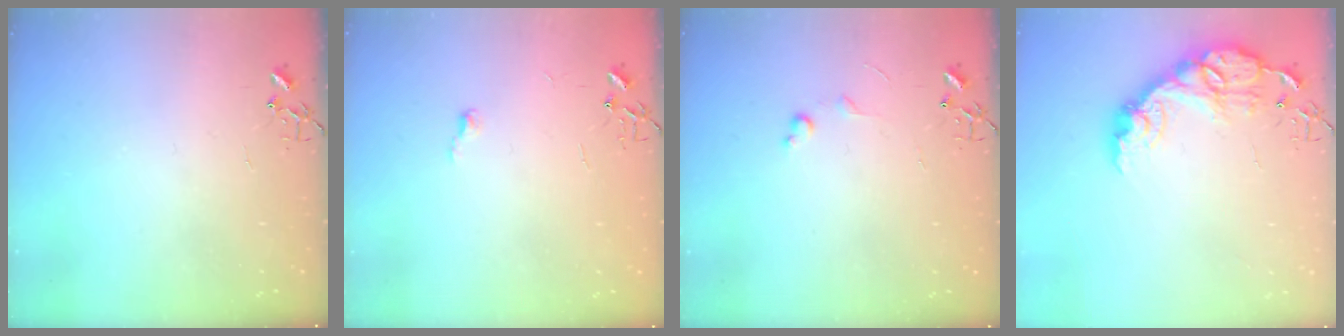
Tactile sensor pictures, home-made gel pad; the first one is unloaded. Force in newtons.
{"total": 3.3, "press": 3.3, "slide": 0.4}
{"total": 4.2, "press": 4.2, "slide": 0.5}
{"total": 15.4, "press": 15.4, "slide": 1.1}